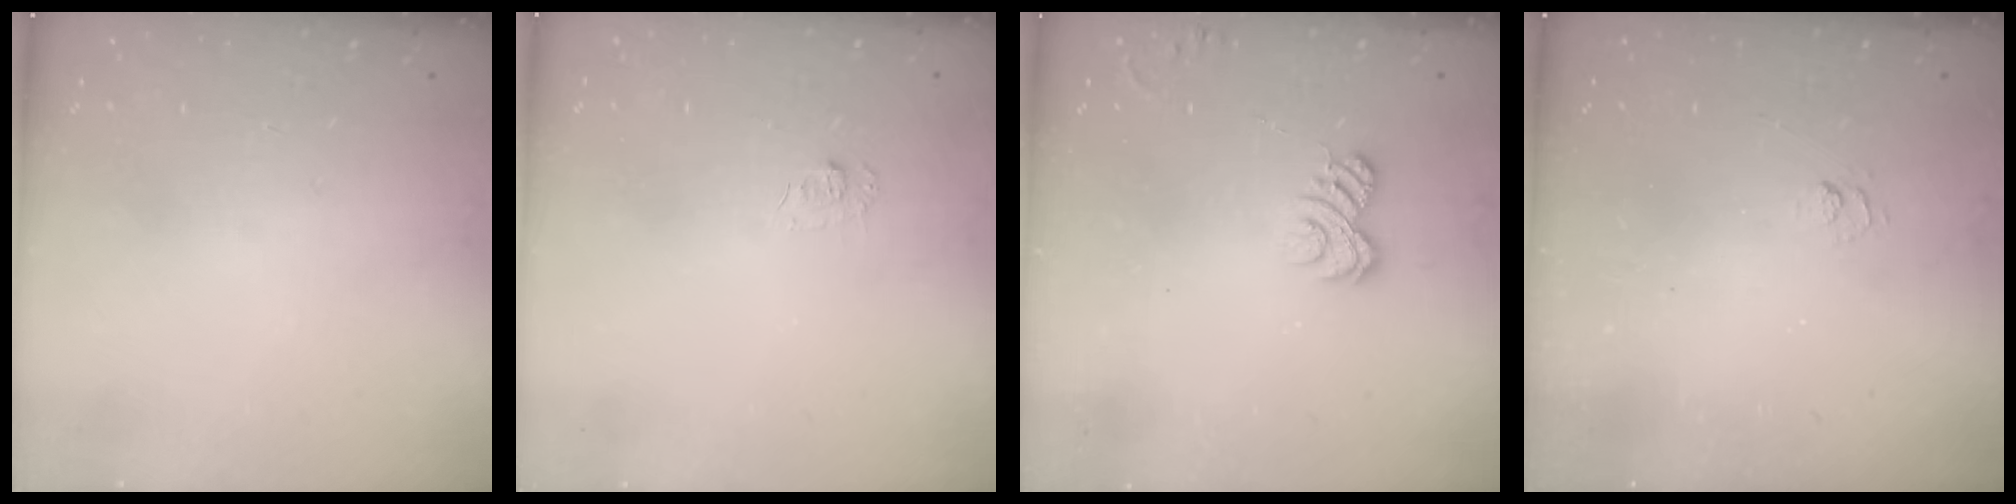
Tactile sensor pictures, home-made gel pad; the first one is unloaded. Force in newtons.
{"total": 5.5, "press": 5.4, "slide": 0.6}
{"total": 4.7, "press": 4.5, "slide": 1.3}
{"total": 2.7, "press": 2.2, "slide": 1.5}